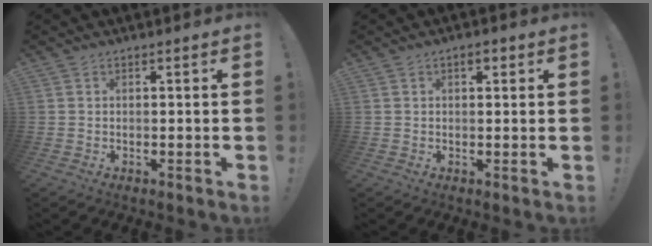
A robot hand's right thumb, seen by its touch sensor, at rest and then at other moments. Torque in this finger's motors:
{"motor_torque": [-0.46, 0.48, 0.36, -0.09, -0.04]}